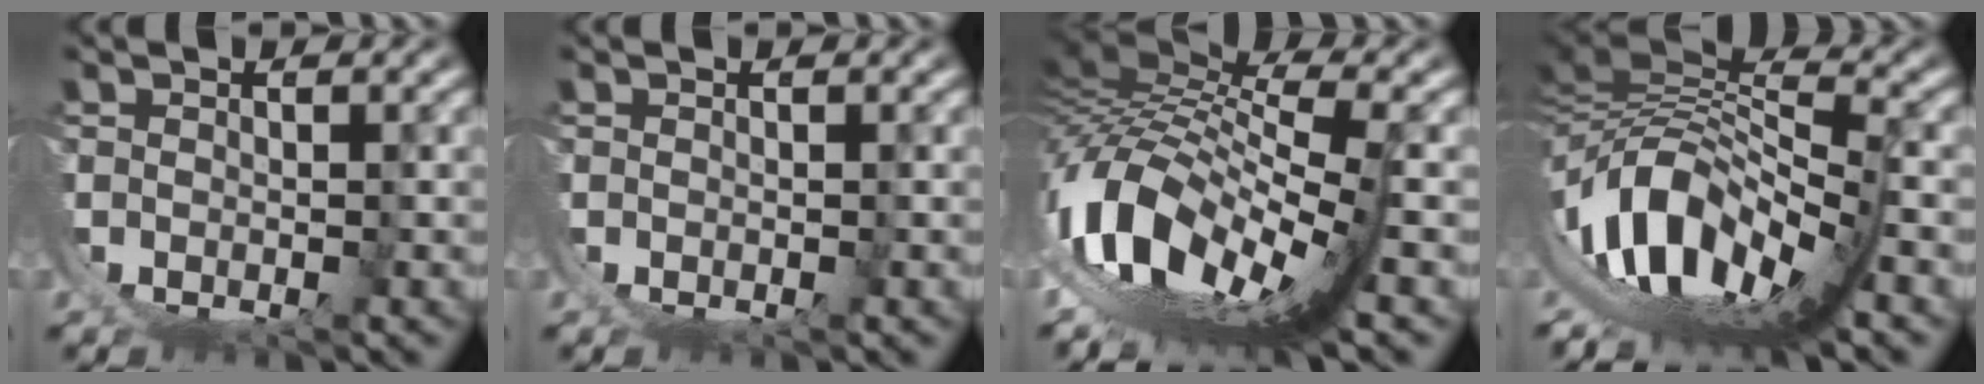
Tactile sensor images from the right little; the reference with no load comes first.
{"total": 0.0}
{"total": 14.0, "force": [0.1, 7.7, 11.7], "torque": [-0.255, -0.025, 0.018]}
{"total": 15.4, "force": [-0.2, 9.5, 12.2], "torque": [-0.244, -0.026, 0.010]}